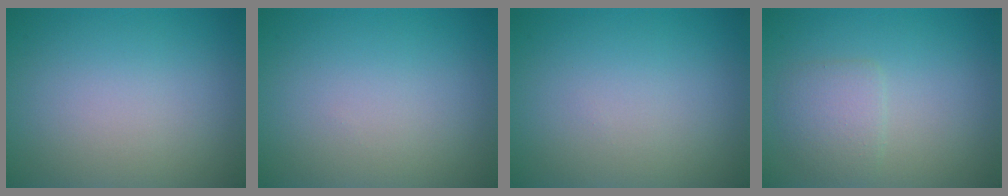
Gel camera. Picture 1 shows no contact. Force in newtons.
{"total": 0.0}
{"total": 0.0}
{"total": 2.2, "press": 2.2, "slide": 0.1}